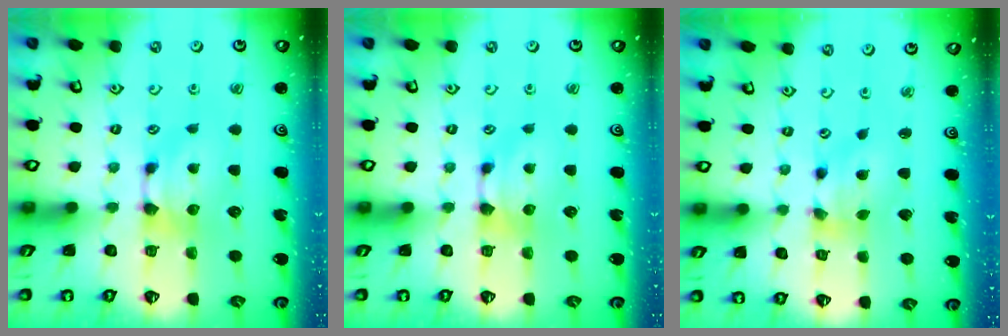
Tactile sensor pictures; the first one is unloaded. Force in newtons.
{"total": 0.0}
{"total": 4.9, "press": 4.5, "slide": 1.9}